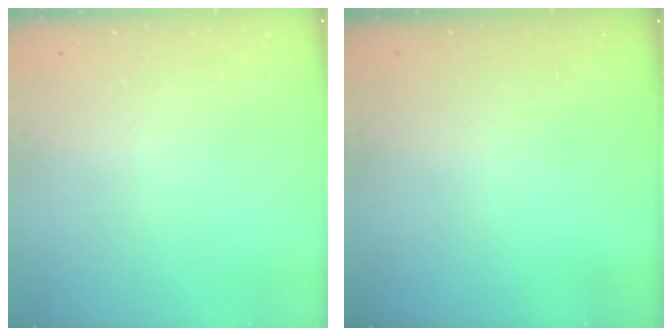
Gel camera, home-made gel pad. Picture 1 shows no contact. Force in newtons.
{"total": 0.0}